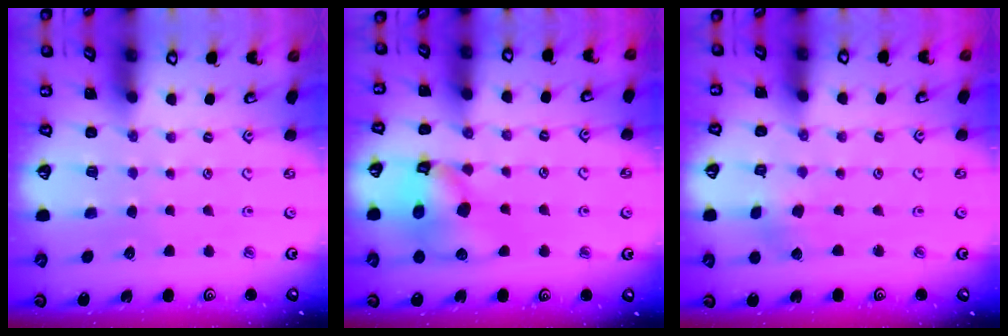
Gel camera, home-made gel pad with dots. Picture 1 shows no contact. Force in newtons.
{"total": 14.1, "press": 14.0, "slide": 1.8}
{"total": 1.8, "press": 1.8, "slide": 0.3}